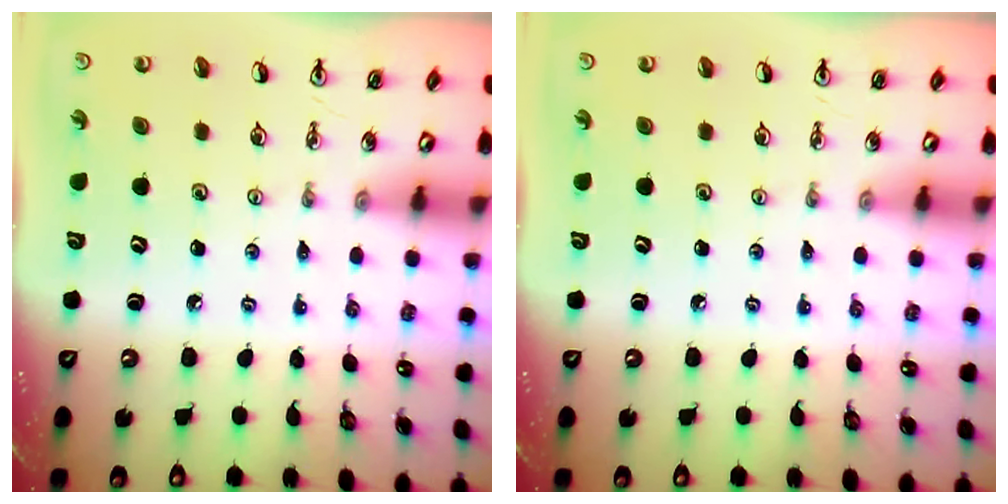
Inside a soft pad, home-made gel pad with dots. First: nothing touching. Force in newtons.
{"total": 0.0}